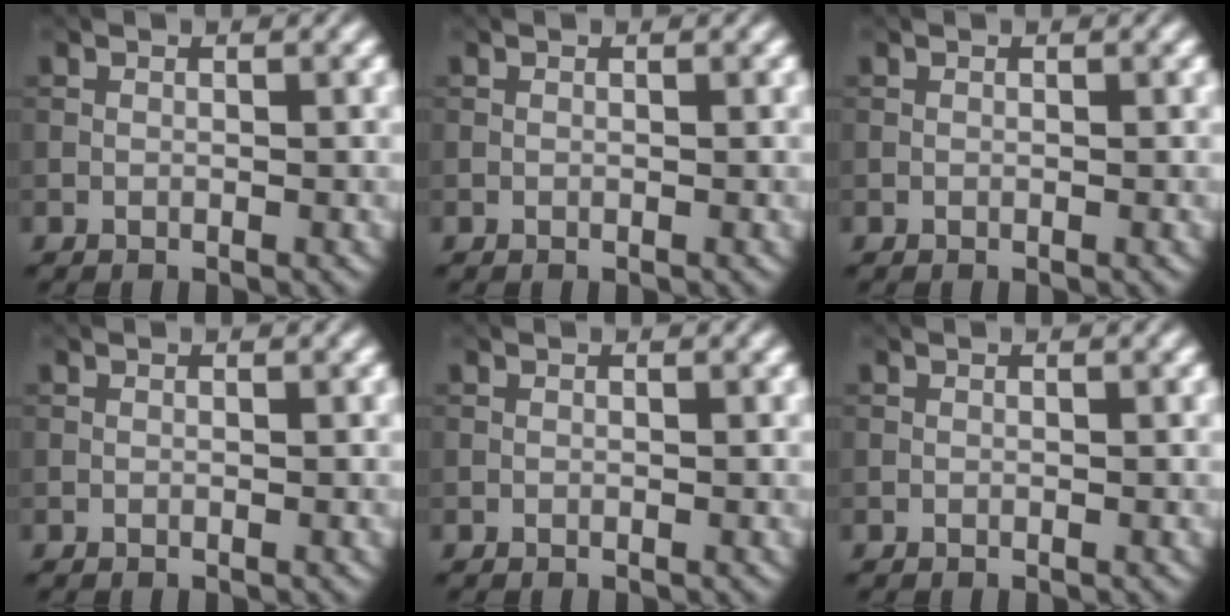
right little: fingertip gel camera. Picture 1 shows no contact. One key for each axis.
{"total": 0.0}
{"total": 0.0}
{"total": 0.0}
{"total": 0.0}
{"total": 0.0}